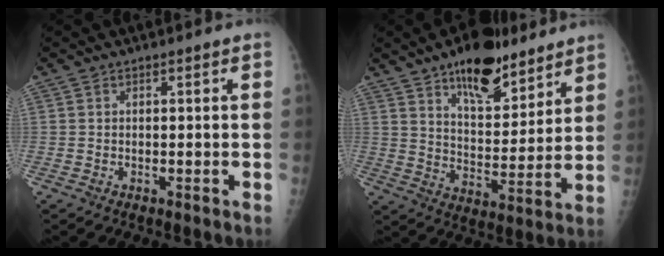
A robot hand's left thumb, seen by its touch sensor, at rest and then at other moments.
{"total": 15.8, "force": [10.8, 6.8, 9.3], "torque": [-0.096, -0.064, 0.173]}